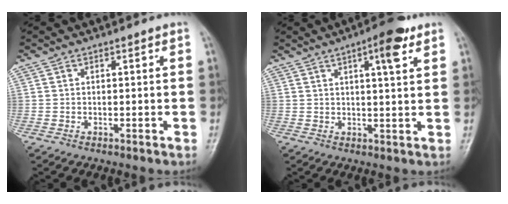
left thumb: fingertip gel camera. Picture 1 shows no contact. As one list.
[{"total": 6.8, "force": [3.6, 1.6, 5.5], "torque": [-0.071, -0.012, 0.048]}]